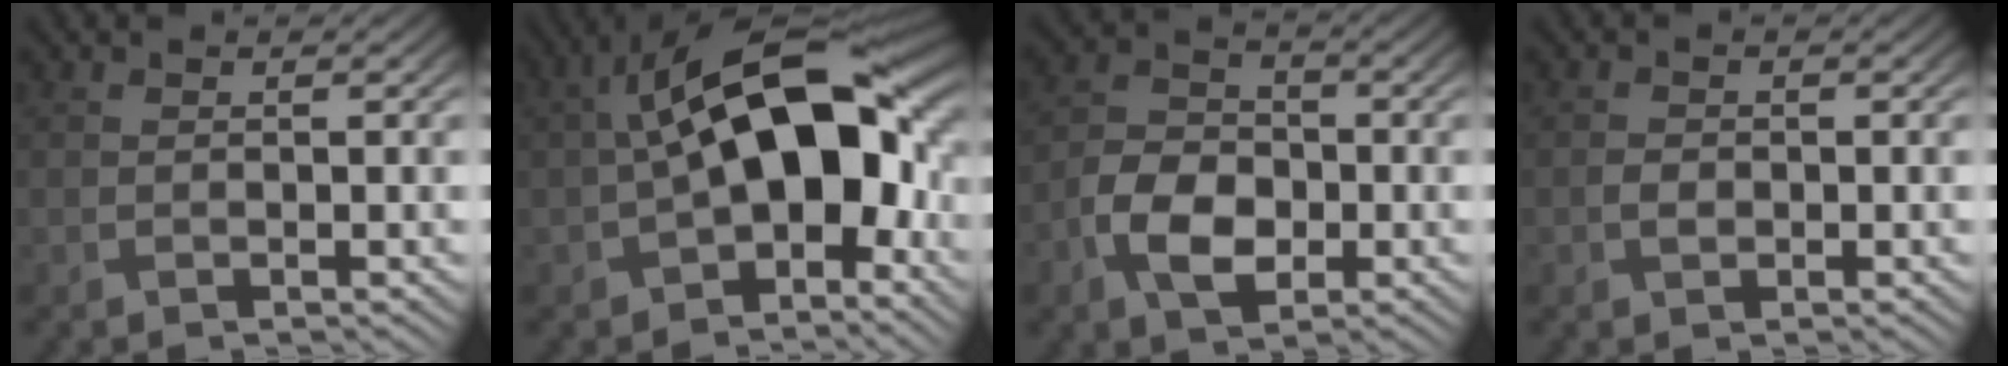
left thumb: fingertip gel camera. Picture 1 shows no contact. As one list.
[{"total": 15.6, "force": [-0.2, 8.3, 13.2], "torque": [-0.219, 0.016, -0.010]}, {"total": 7.2, "force": [-2.8, 4.8, 4.6], "torque": [-0.101, -0.003, -0.060]}, {"total": 1.3, "force": [-0.4, 1.0, 0.8], "torque": [-0.017, -0.002, -0.009]}]